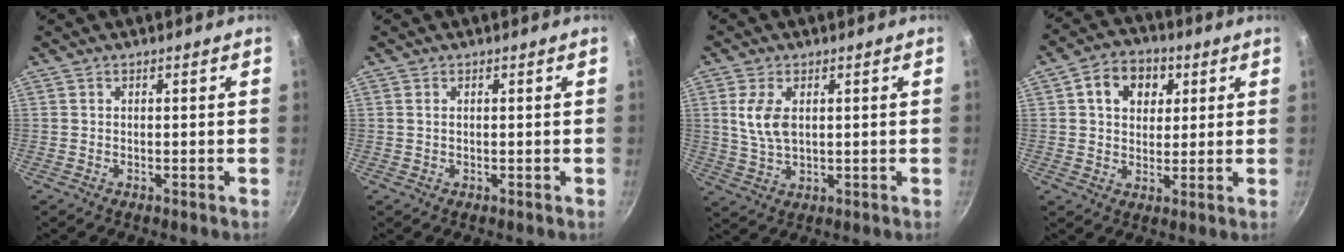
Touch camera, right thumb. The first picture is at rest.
{"total": 0.7, "force": [0.2, 0.4, 0.6], "torque": [-0.010, 0.001, 0.003]}
{"total": 6.6, "force": [1.5, 3.7, 5.3], "torque": [-0.104, -0.008, 0.032]}
{"total": 9.3, "force": [3.1, 7.1, 5.1], "torque": [-0.054, 0.001, 0.040]}